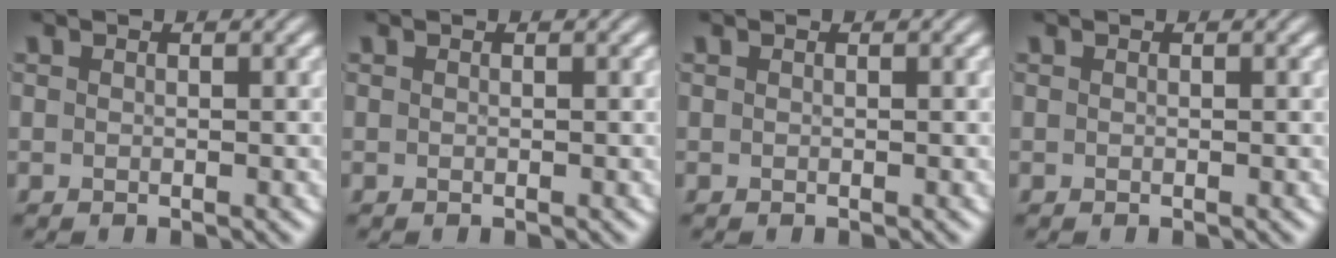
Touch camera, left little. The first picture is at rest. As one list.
[{"total": 0.0}, {"total": 0.0}, {"total": 0.0}]